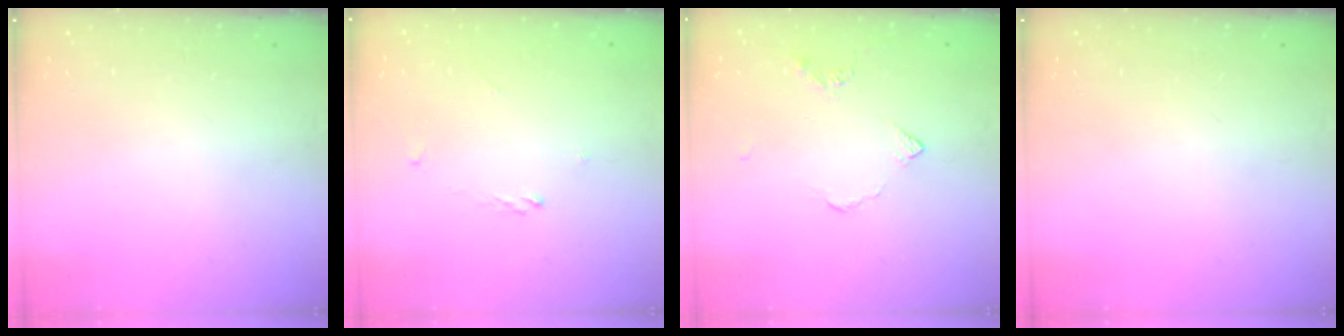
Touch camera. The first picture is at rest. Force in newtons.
{"total": 0.7, "press": 0.5, "slide": 0.4}
{"total": 3.8, "press": 3.7, "slide": 0.7}
{"total": 0.0}